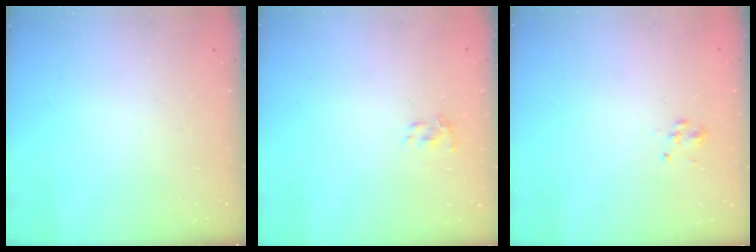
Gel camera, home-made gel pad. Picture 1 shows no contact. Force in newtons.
{"total": 1.4, "press": 1.3, "slide": 0.6}
{"total": 1.0, "press": 0.8, "slide": 0.6}